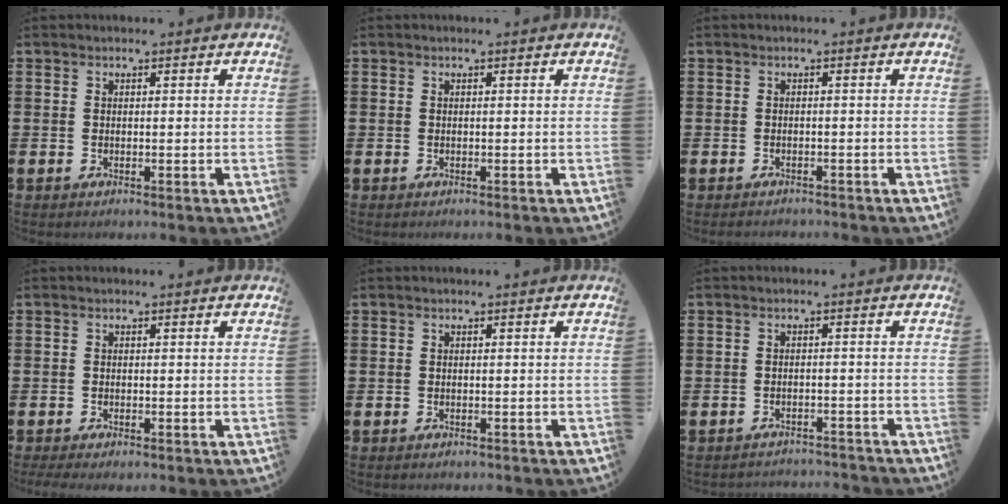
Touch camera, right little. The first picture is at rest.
{"total": 0.0}
{"total": 0.7, "force": [-0.7, 0.0, 0.0], "torque": [-0.001, -0.002, -0.015]}
{"total": 0.6, "force": [-0.5, 0.1, 0.4], "torque": [-0.008, -0.001, -0.009]}
{"total": 0.0}
{"total": 1.7, "force": [-1.7, -0.1, -0.2], "torque": [-0.002, 0.004, -0.036]}